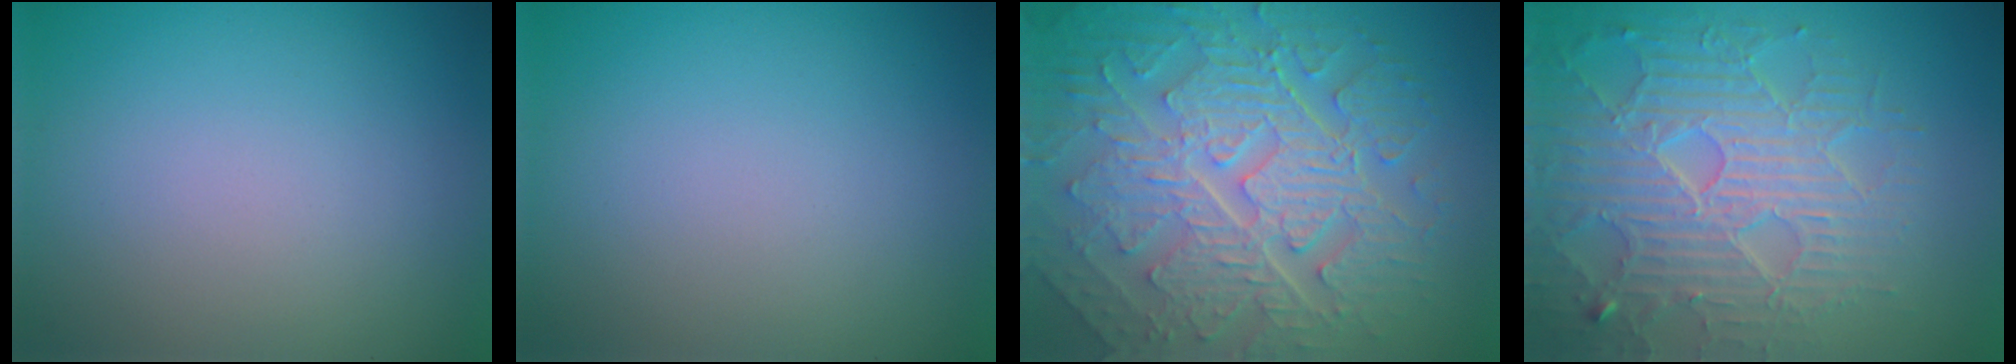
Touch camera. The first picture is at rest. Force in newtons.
{"total": 0.0}
{"total": 10.2, "press": 7.0, "slide": 7.5}
{"total": 7.0, "press": 5.7, "slide": 4.0}